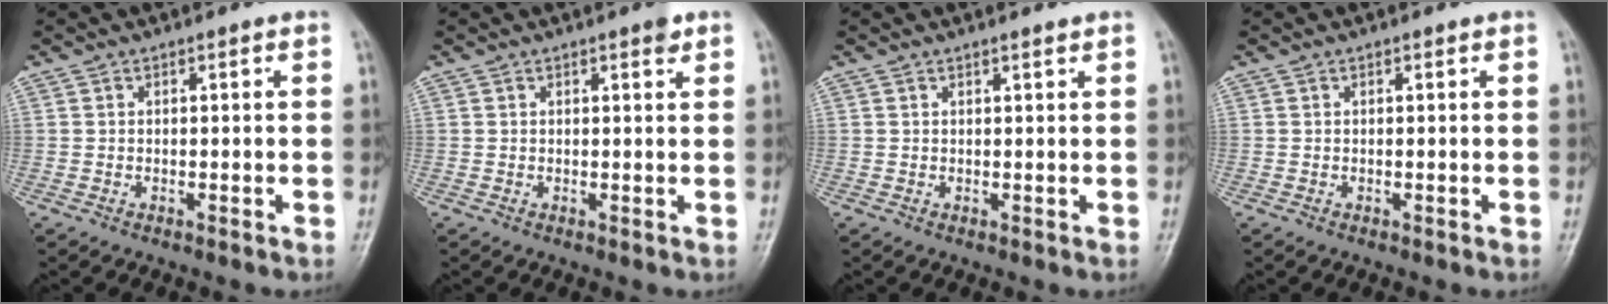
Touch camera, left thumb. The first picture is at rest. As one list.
[{"total": 1.5, "force": [1.0, 0.4, 1.0], "torque": [-0.012, -0.004, 0.011]}, {"total": 0.7, "force": [0.6, 0.0, 0.3], "torque": [-0.006, -0.005, 0.011]}, {"total": 0.0}]